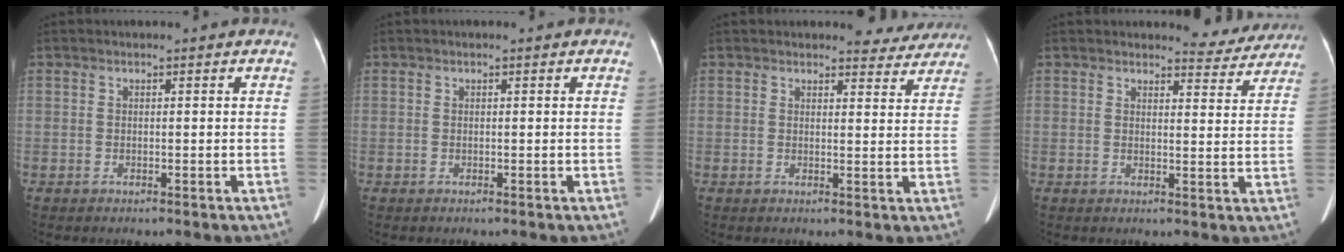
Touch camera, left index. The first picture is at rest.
{"total": 0.0}
{"total": 4.7, "force": [4.5, 1.5, 0.4], "torque": [0.007, -0.009, 0.037]}
{"total": 5.2, "force": [5.1, 1.2, 0.1], "torque": [0.006, -0.017, 0.047]}